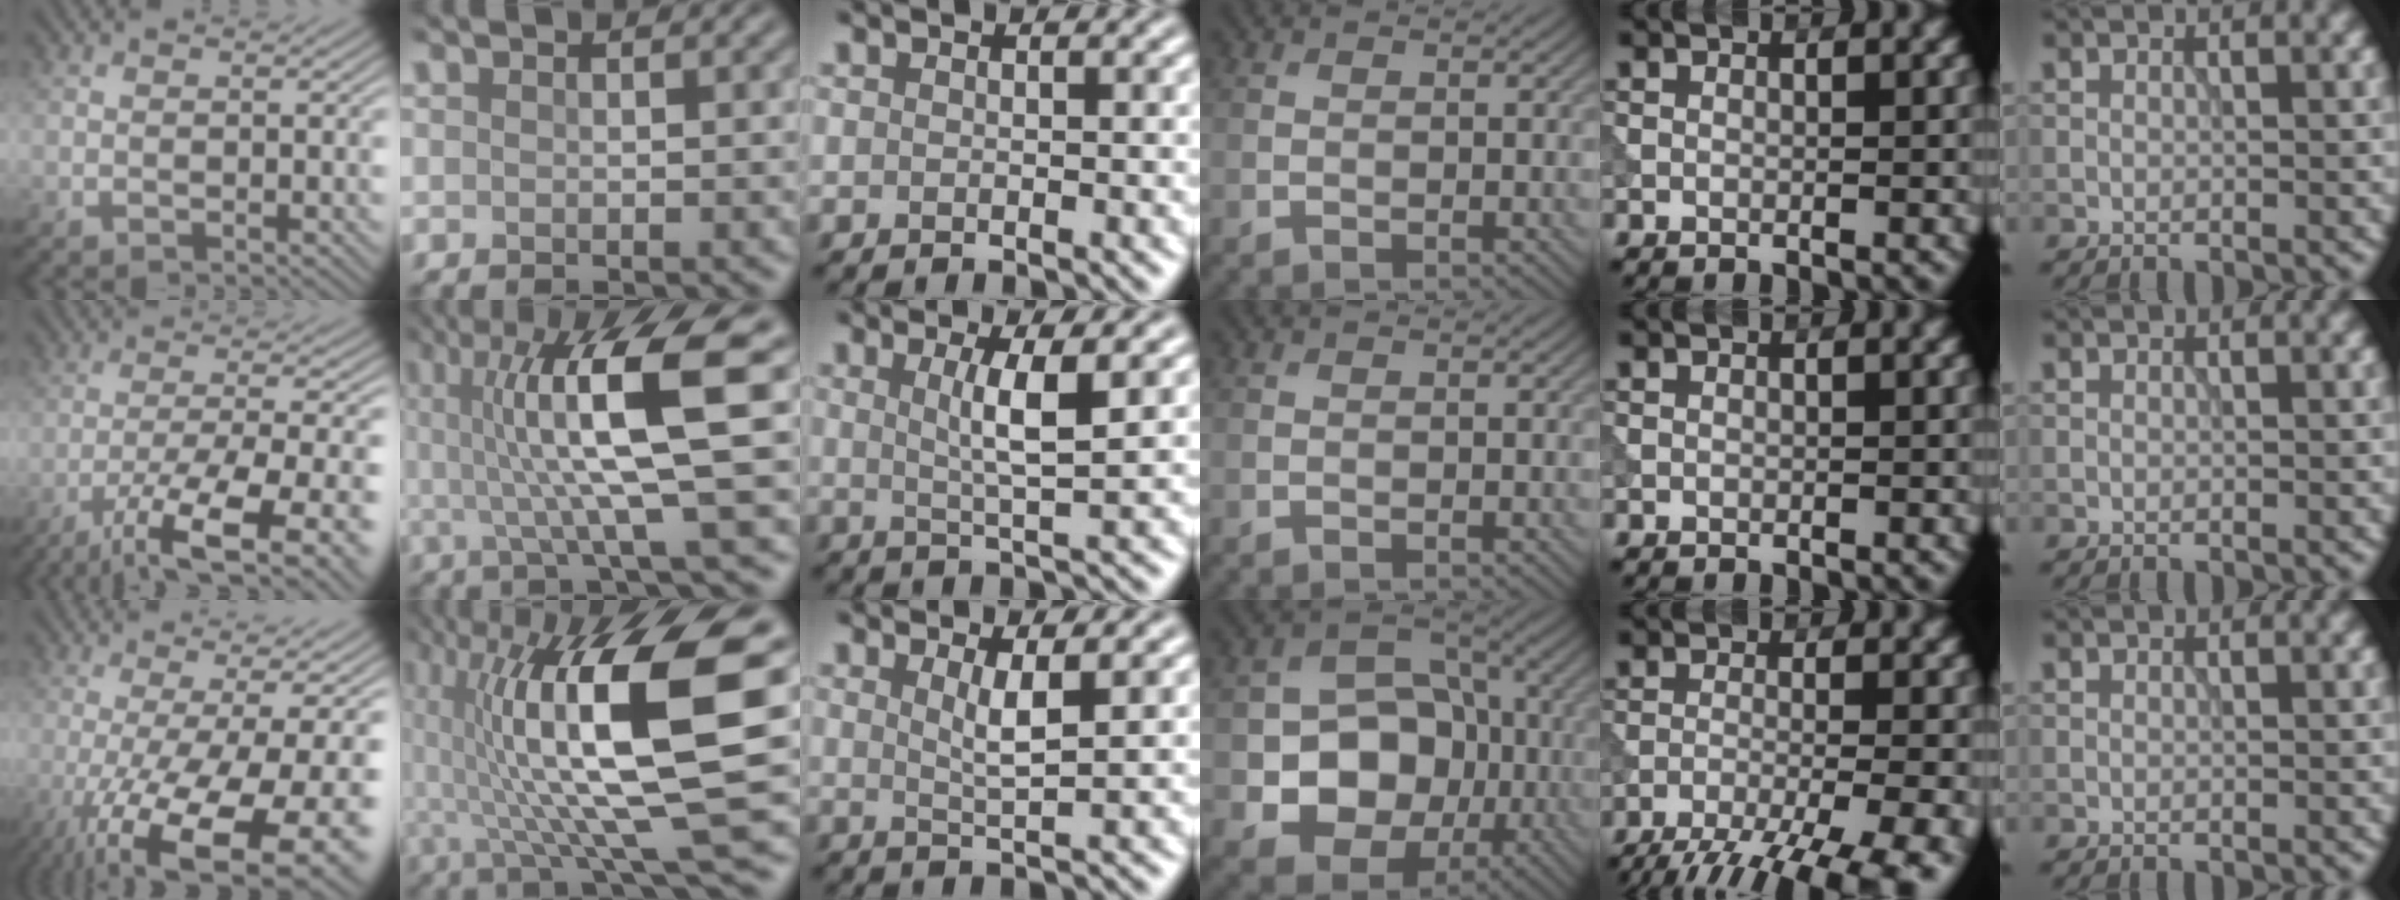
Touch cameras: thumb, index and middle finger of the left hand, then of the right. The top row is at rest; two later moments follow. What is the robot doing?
{"motion": "extract", "object": "tissue"}